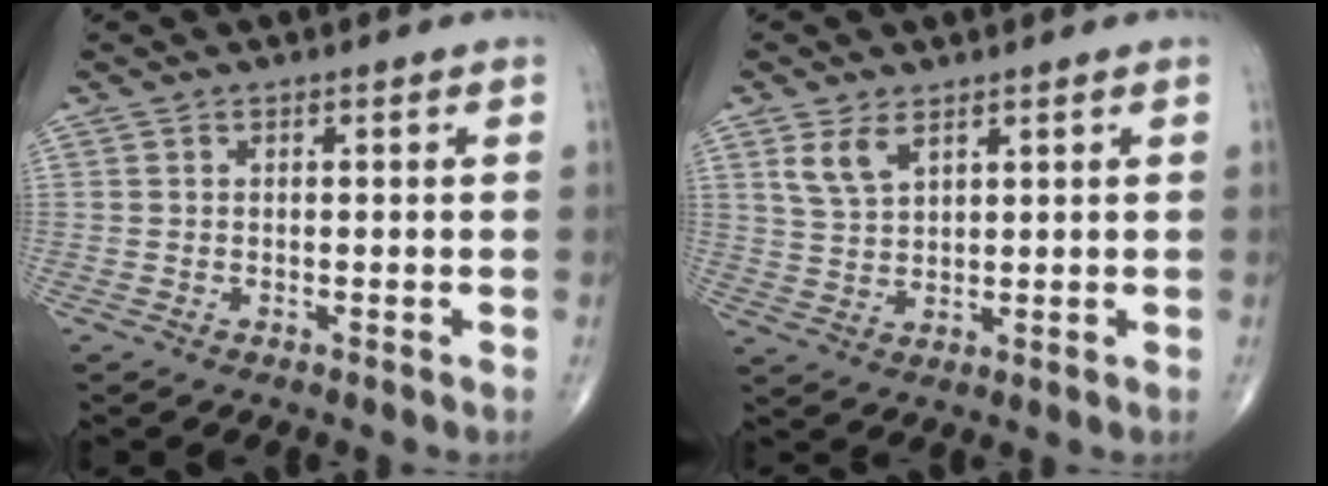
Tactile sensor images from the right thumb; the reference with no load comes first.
{"total": 4.9, "force": [2.8, 2.5, 3.1], "torque": [-0.057, -0.011, 0.062]}